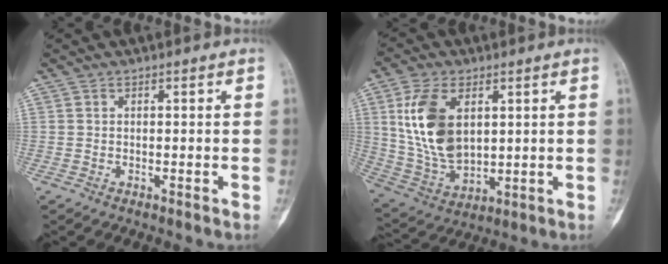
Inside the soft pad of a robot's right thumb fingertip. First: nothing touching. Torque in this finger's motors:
{"motor_torque": [-0.12, 2.28, 0.84, -0.43, 0.41]}